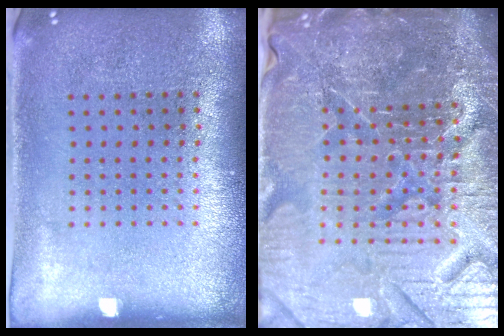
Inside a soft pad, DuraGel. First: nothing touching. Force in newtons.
{"total": 6.8, "press": 6.1, "slide": 2.9}